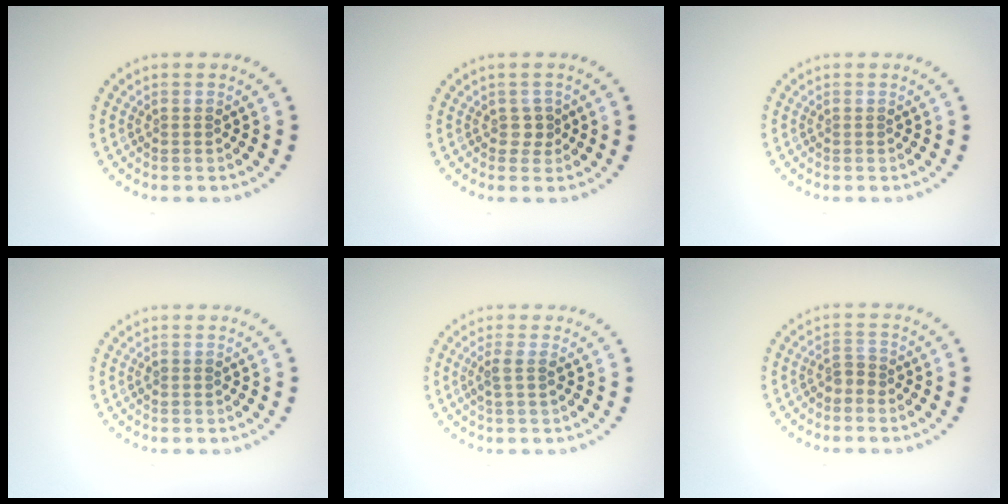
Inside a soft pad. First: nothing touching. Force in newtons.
{"total": 0.9, "press": 0.8, "slide": 0.5}
{"total": 0.0}
{"total": 0.5, "press": 0.5, "slide": 0.1}
{"total": 1.3, "press": 1.1, "slide": 0.7}
{"total": 1.3, "press": 1.0, "slide": 0.8}